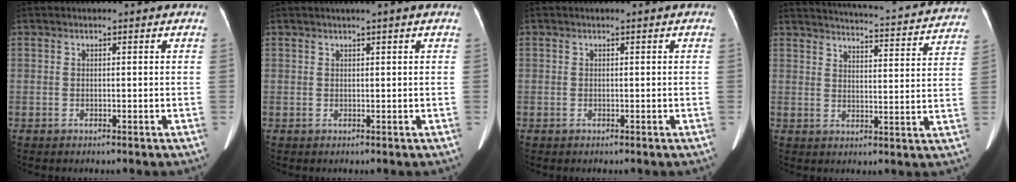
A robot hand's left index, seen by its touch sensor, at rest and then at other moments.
{"total": 1.4, "force": [1.0, -0.2, 0.9], "torque": [-0.013, 0.009, 0.020]}
{"total": 0.0}
{"total": 22.2, "force": [21.2, 2.1, 6.2], "torque": [-0.087, -0.039, 0.250]}